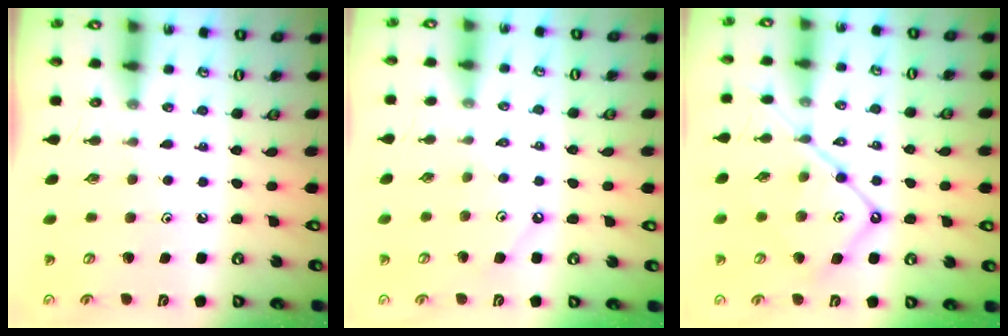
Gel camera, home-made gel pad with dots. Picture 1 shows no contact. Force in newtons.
{"total": 2.4, "press": 2.4, "slide": 0.4}
{"total": 14.2, "press": 14.1, "slide": 1.4}